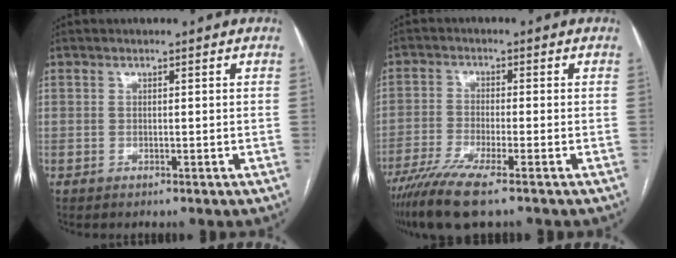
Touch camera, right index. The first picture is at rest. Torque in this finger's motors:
{"motor_torque": [0.62, -0.17, 0.45, 0.12]}